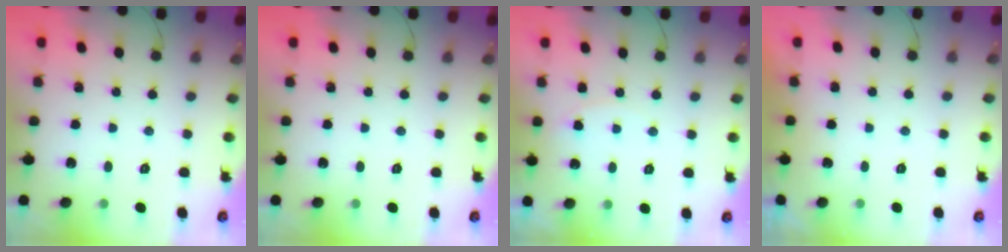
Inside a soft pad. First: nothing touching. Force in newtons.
{"total": 0.0}
{"total": 5.6, "press": 5.6, "slide": 0.5}
{"total": 1.1, "press": 1.0, "slide": 0.5}